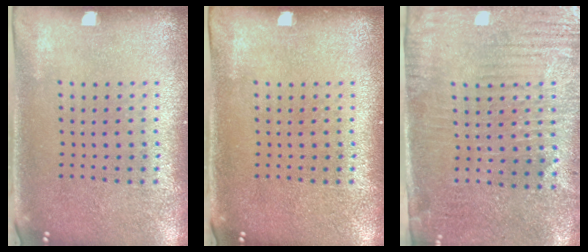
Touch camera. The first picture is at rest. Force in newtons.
{"total": 0.0}
{"total": 3.2, "press": 2.9, "slide": 1.4}